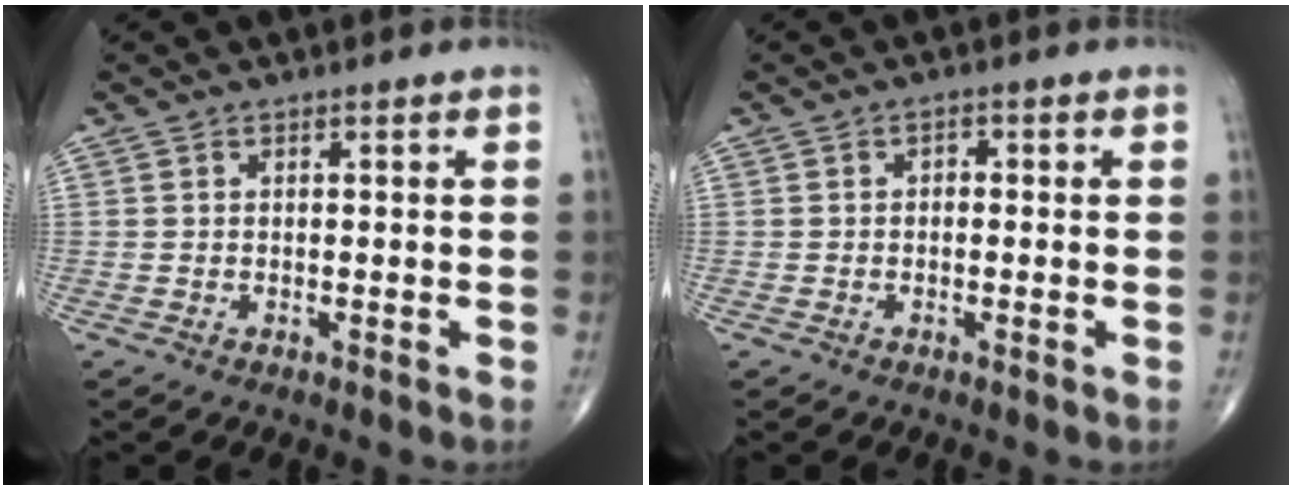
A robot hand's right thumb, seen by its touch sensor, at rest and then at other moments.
{"total": 1.1, "force": [-0.1, 0.8, 0.7], "torque": [-0.003, 0.005, -0.007]}